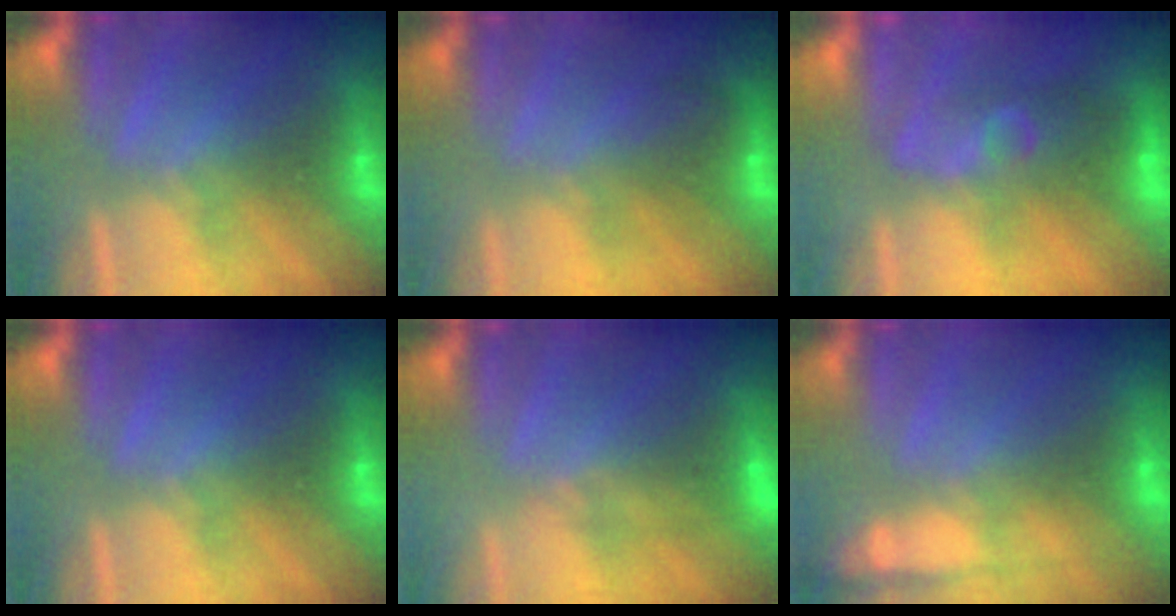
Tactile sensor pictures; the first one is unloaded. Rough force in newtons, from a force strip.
{"total": 2.4}
{"total": 7.3}
{"total": 0.0}
{"total": 4.5}
{"total": 7.6}